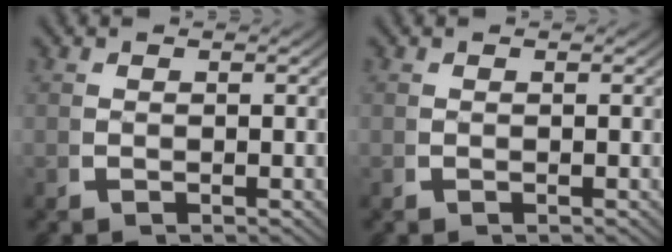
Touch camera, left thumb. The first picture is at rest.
{"total": 0.0}